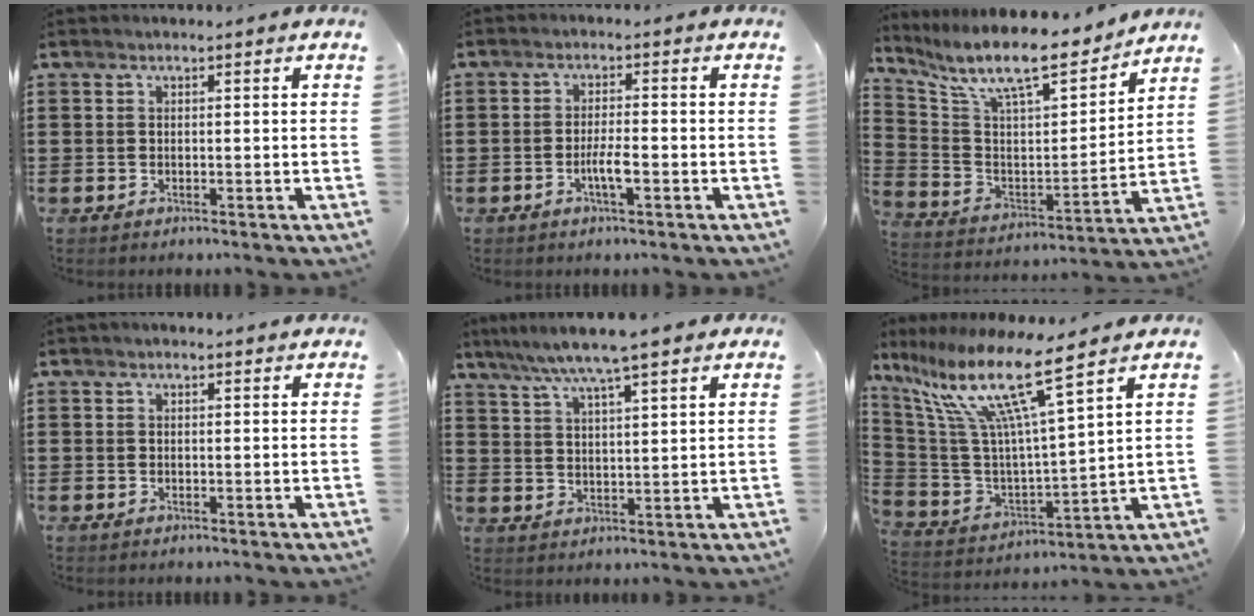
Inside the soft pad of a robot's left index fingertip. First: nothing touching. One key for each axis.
{"total": 3.4, "fx": -1.4, "fy": 0.7, "fz": 3.1, "tx": -0.061, "ty": 0.001, "tz": -0.027}
{"total": 11.4, "fx": 9.4, "fy": 2.0, "fz": 6.1, "tx": -0.149, "ty": -0.061, "tz": 0.158}
{"total": 0.6, "fx": 0.3, "fy": 0.4, "fz": 0.4, "tx": -0.008, "ty": 0.005, "tz": 0.005}
{"total": 6.6, "fx": 5.4, "fy": 0.0, "fz": 3.9, "tx": -0.092, "ty": -0.015, "tz": 0.092}
{"total": 13.6, "fx": 9.1, "fy": 1.2, "fz": 10.1, "tx": -0.228, "ty": -0.057, "tz": 0.144}